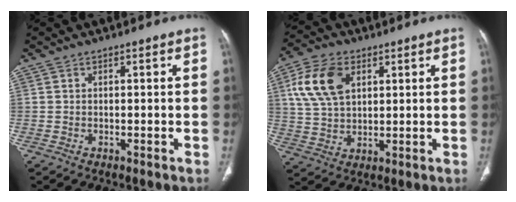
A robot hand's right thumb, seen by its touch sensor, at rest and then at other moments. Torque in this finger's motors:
{"motor_torque": [-0.40, 0.99, 0.87, 0.00, 0.13]}